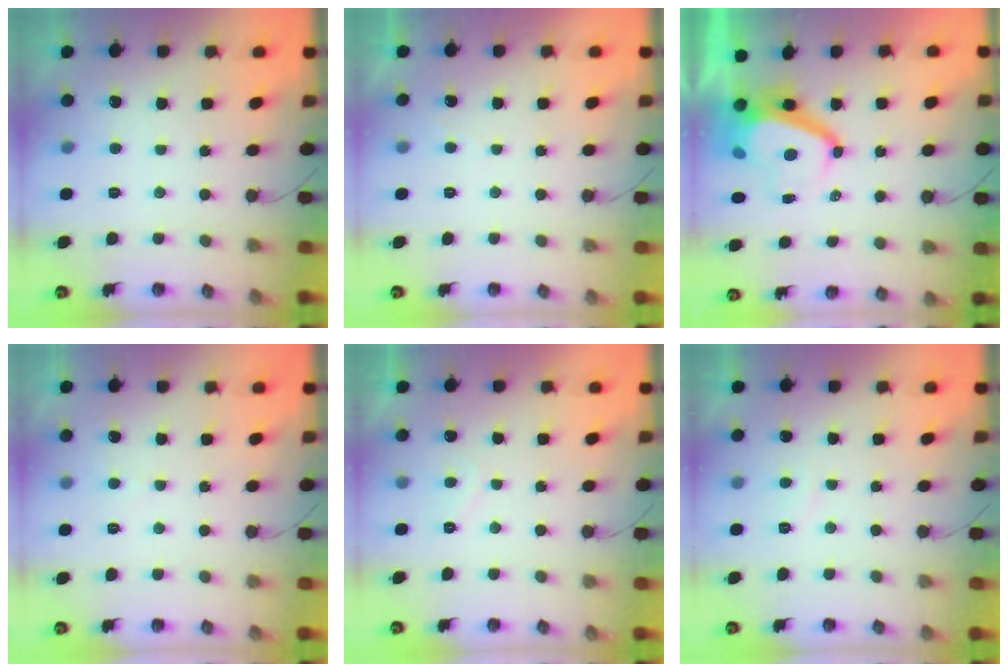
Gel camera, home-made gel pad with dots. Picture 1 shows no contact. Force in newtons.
{"total": 0.5, "press": 0.1, "slide": 0.5}
{"total": 6.4, "press": 6.4, "slide": 0.6}
{"total": 2.9, "press": 2.9, "slide": 0.5}
{"total": 1.1, "press": 0.9, "slide": 0.6}
{"total": 1.3, "press": 1.2, "slide": 0.5}